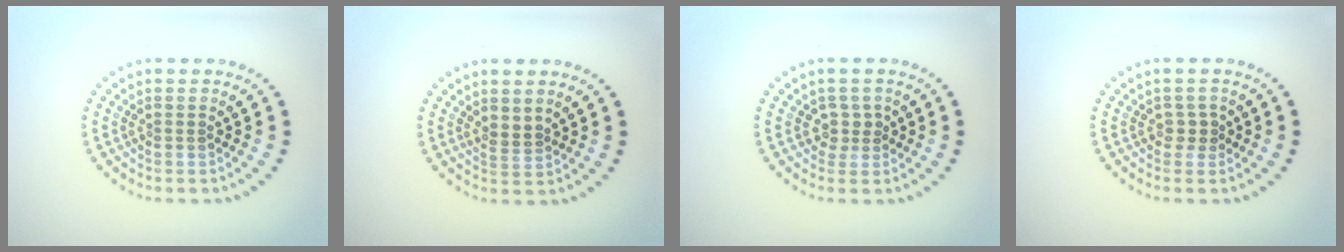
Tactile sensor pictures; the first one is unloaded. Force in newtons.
{"total": 1.2, "press": 1.0, "slide": 0.6}
{"total": 1.7, "press": 1.2, "slide": 1.1}
{"total": 1.2, "press": 1.0, "slide": 0.7}